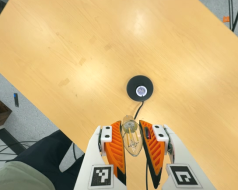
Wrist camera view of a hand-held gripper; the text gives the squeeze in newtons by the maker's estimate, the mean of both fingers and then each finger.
{"total": 21.0, "left": 23.1, "right": 18.9}